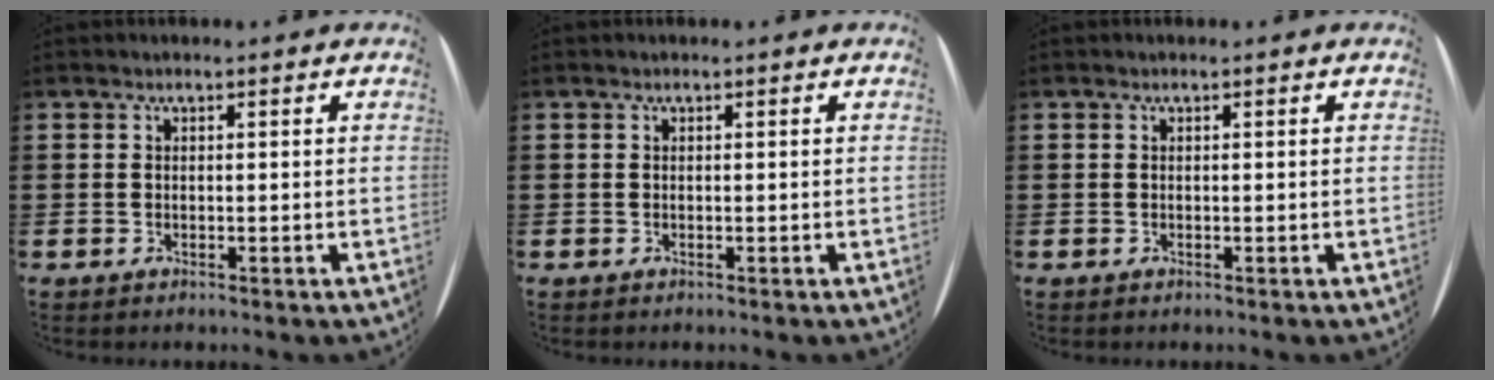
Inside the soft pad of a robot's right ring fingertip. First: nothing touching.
{"total": 0.0}
{"total": 0.0}